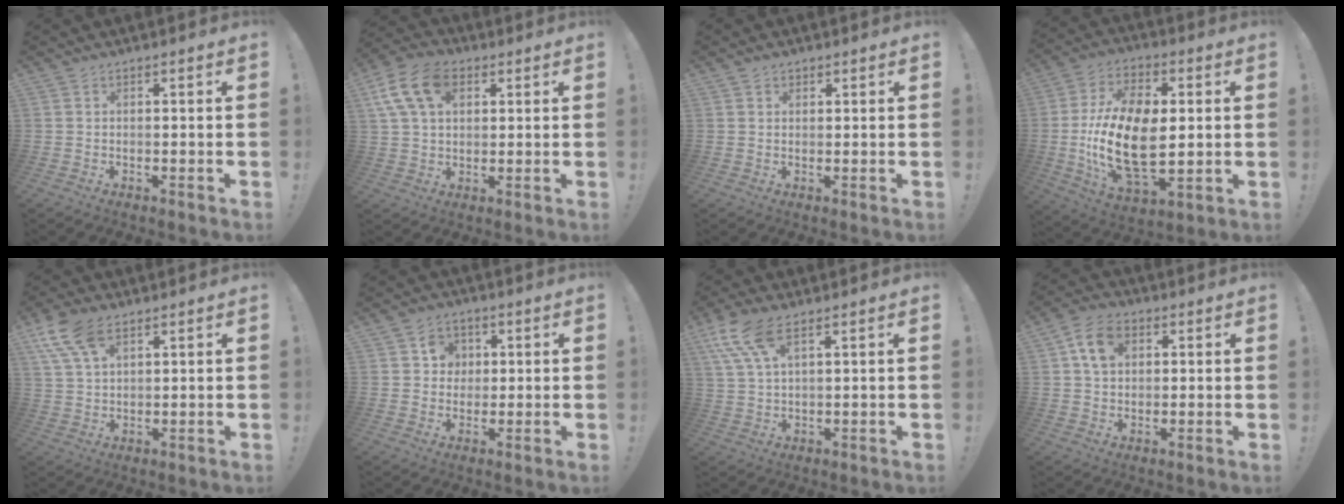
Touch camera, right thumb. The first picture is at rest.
{"total": 14.0, "force": [5.6, 9.2, 8.9], "torque": [-0.168, -0.008, 0.107]}
{"total": 1.5, "force": [1.0, 1.0, 0.3], "torque": [0.000, -0.004, 0.018]}
{"total": 22.7, "force": [-0.8, 12.5, 19.0], "torque": [-0.381, -0.002, -0.011]}
{"total": 10.6, "force": [5.8, 5.5, 6.9], "torque": [-0.132, -0.013, 0.112]}
{"total": 6.4, "force": [2.1, 5.9, 1.6], "torque": [-0.020, -0.007, 0.039]}
{"total": 10.1, "force": [5.9, 3.7, 7.2], "torque": [-0.147, -0.017, 0.113]}
{"total": 9.1, "force": [3.1, 6.7, 5.2], "torque": [-0.082, 0.006, 0.061]}